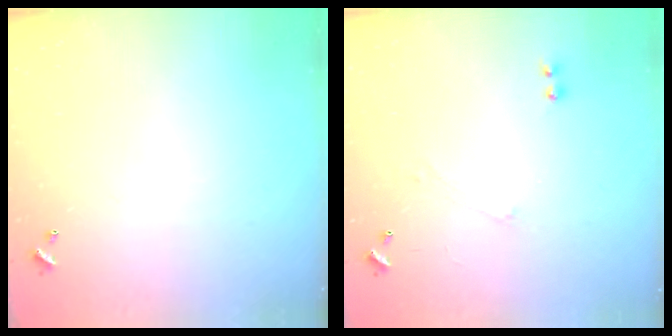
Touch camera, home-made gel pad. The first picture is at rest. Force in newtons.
{"total": 1.0, "press": 0.9, "slide": 0.5}